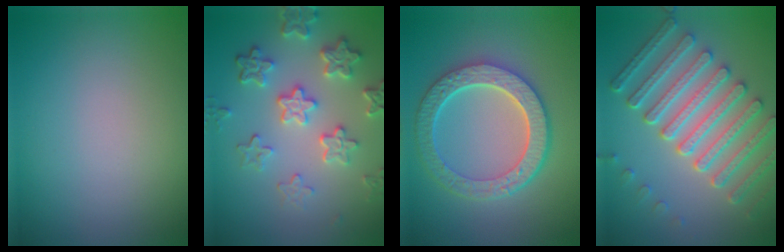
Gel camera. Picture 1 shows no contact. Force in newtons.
{"total": 5.5, "press": 4.3, "slide": 3.5}
{"total": 7.0, "press": 5.3, "slide": 4.5}
{"total": 7.7, "press": 6.1, "slide": 4.8}